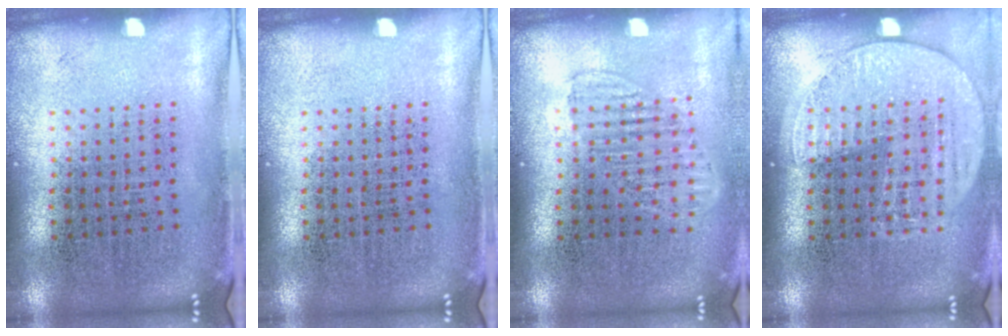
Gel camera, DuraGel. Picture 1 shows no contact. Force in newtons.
{"total": 0.0}
{"total": 1.4, "press": 1.2, "slide": 0.7}
{"total": 1.4, "press": 1.3, "slide": 0.5}